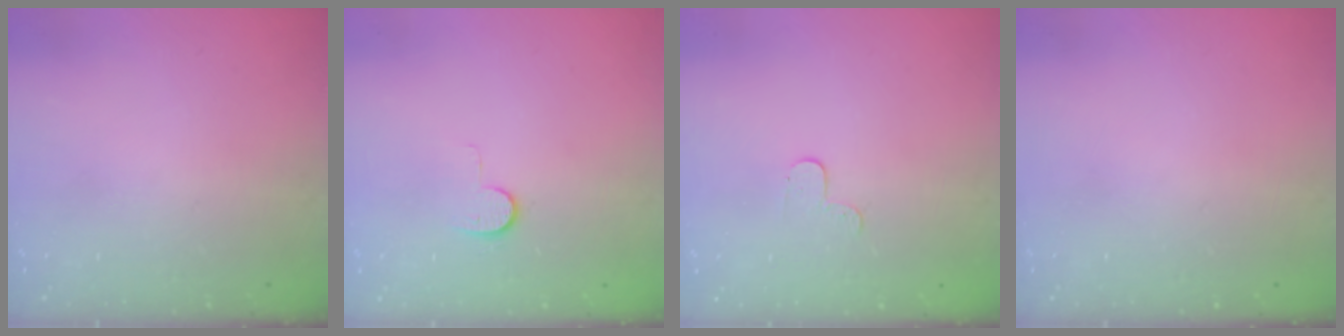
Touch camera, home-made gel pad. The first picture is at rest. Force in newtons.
{"total": 6.2, "press": 6.2, "slide": 0.6}
{"total": 3.0, "press": 3.0, "slide": 0.3}
{"total": 0.0}